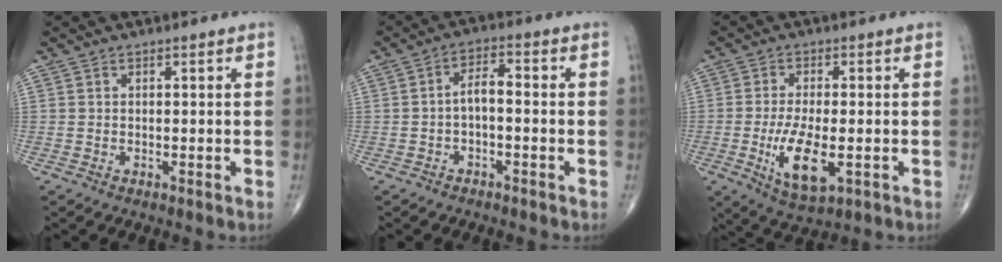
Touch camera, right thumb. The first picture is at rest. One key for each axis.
{"total": 4.2, "fx": -0.9, "fy": 1.9, "fz": 3.6, "tx": -0.058, "ty": 0.023, "tz": -0.021}
{"total": 9.8, "fx": -2.4, "fy": 3.8, "fz": 8.8, "tx": -0.163, "ty": -0.016, "tz": -0.037}